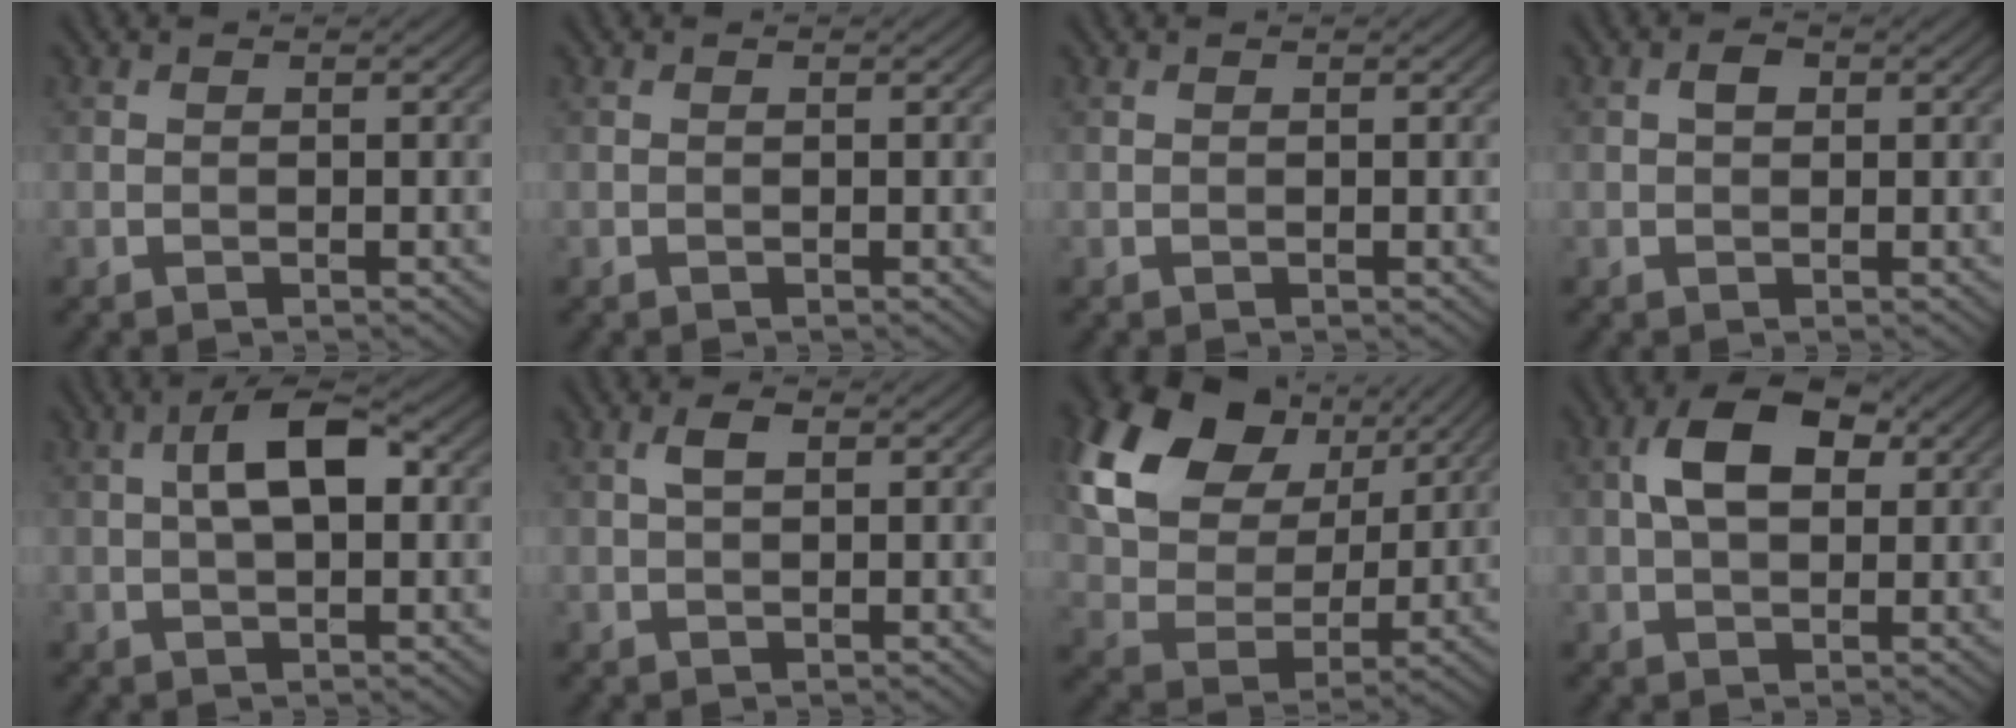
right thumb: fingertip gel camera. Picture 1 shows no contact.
{"total": 0.0}
{"total": 0.0}
{"total": 1.6, "force": [0.4, 1.0, 1.1], "torque": [-0.019, 0.004, 0.004]}
{"total": 6.1, "force": [1.0, 2.5, 5.5], "torque": [-0.096, 0.014, 0.012]}
{"total": 2.0, "force": [0.6, 0.8, 1.7], "torque": [-0.034, 0.006, 0.010]}
{"total": 20.1, "force": [9.5, 14.2, 10.6], "torque": [-0.278, 0.040, 0.215]}
{"total": 7.2, "force": [1.7, 4.1, 5.6], "torque": [-0.104, 0.014, 0.022]}